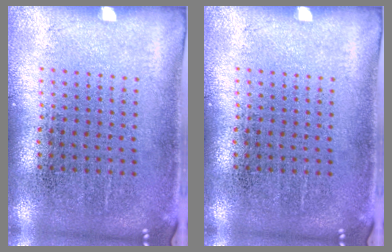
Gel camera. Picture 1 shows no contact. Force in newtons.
{"total": 0.0}